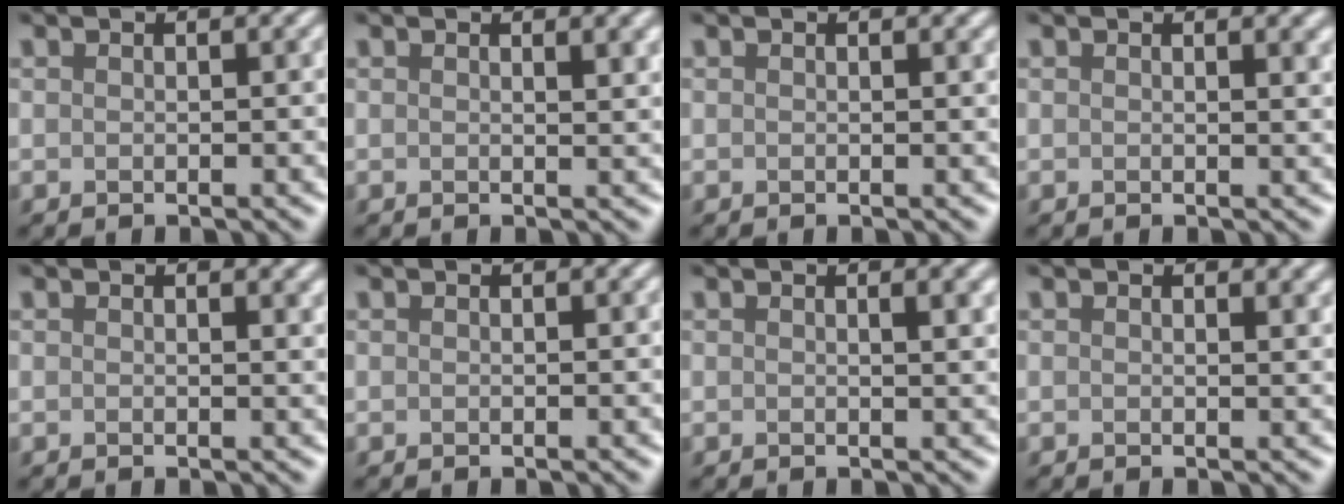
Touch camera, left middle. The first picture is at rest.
{"total": 1.3, "force": [0.7, 0.3, 1.0], "torque": [-0.010, -0.001, 0.012]}
{"total": 0.0}
{"total": 1.1, "force": [0.7, 0.2, 0.8], "torque": [-0.007, 0.000, 0.012]}
{"total": 0.9, "force": [0.5, 0.3, 0.6], "torque": [-0.005, -0.002, 0.009]}
{"total": 0.0}
{"total": 1.6, "force": [0.6, 0.4, 1.4], "torque": [-0.013, 0.001, 0.009]}
{"total": 1.0, "force": [0.7, 0.3, 0.6], "torque": [-0.006, -0.002, 0.011]}